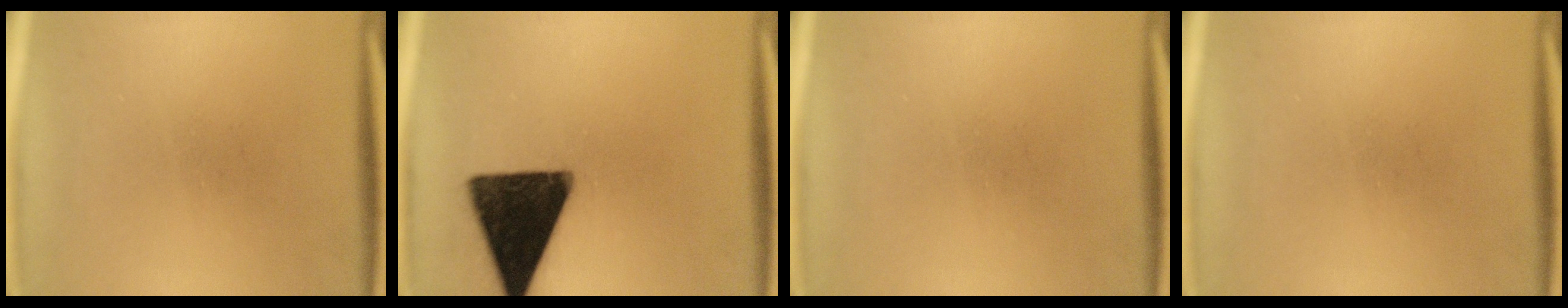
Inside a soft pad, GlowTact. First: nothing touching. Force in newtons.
{"total": 17.4}
{"total": 0.0}
{"total": 0.0}